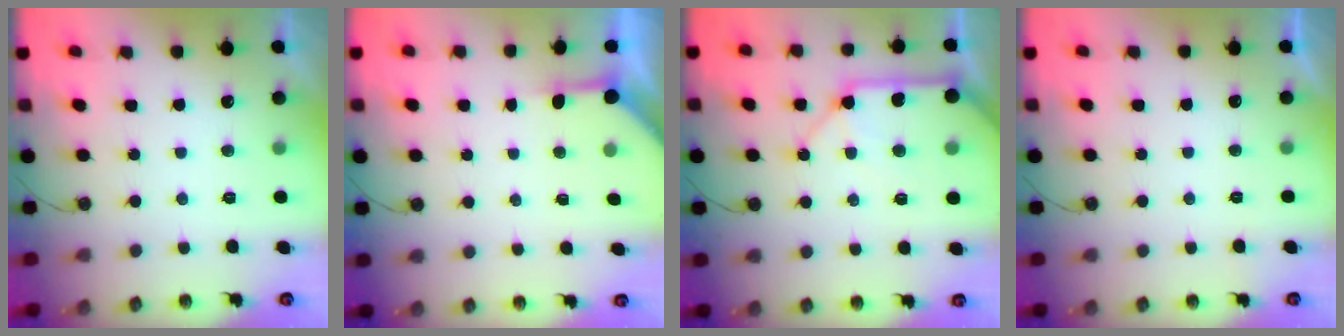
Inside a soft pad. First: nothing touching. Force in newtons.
{"total": 3.7, "press": 3.7, "slide": 0.4}
{"total": 13.0, "press": 12.9, "slide": 1.8}
{"total": 0.0}